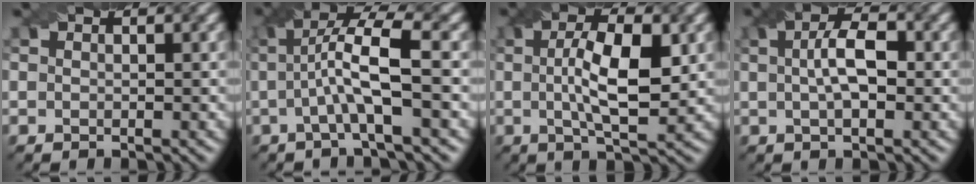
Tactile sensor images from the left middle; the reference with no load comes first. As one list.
[{"total": 5.9, "force": [0.2, 1.0, 5.8], "torque": [-0.111, 0.012, 0.002]}, {"total": 7.1, "force": [0.6, 2.1, 6.7], "torque": [-0.113, 0.006, 0.010]}, {"total": 4.1, "force": [0.5, 1.6, 3.8], "torque": [-0.071, 0.007, 0.005]}]